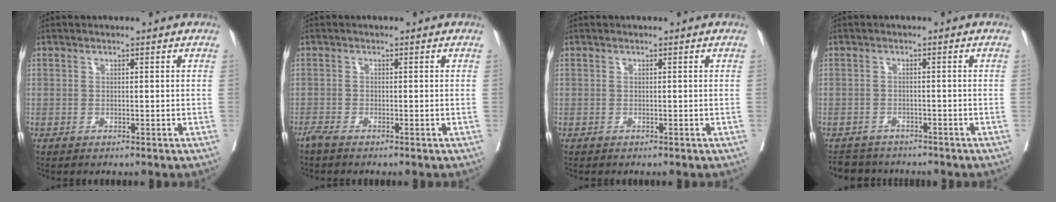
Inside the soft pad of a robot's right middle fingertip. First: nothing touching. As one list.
[{"total": 1.2, "force": [-1.1, -0.1, 0.6], "torque": [-0.018, -0.005, -0.025]}, {"total": 0.0}, {"total": 5.0, "force": [-4.8, 1.6, 0.2], "torque": [0.001, -0.003, -0.070]}]